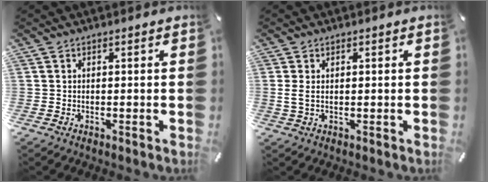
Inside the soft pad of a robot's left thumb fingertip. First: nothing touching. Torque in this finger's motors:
{"motor_torque": [0.45, 0.31, 0.23, -0.24, 0.17]}